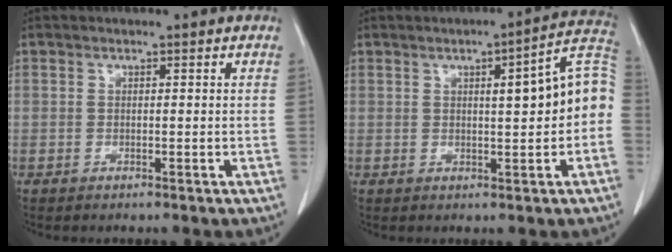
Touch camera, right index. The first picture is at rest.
{"total": 8.9, "force": [0.2, 1.4, 8.8], "torque": [-0.111, 0.029, -0.001]}